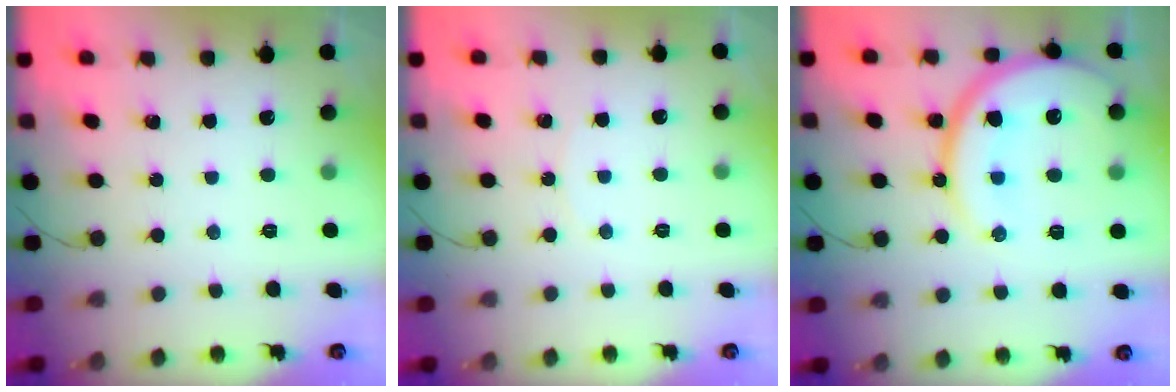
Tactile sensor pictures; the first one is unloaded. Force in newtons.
{"total": 4.0, "press": 3.1, "slide": 2.4}
{"total": 18.6, "press": 18.6, "slide": 1.0}